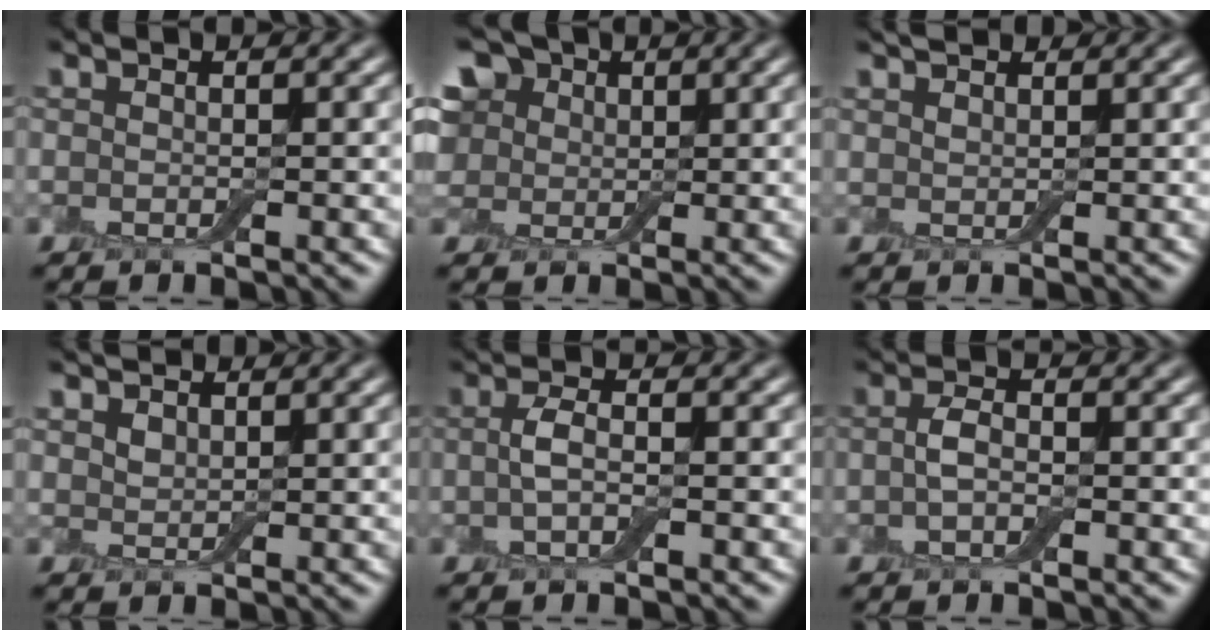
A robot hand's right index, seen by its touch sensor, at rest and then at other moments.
{"total": 10.4, "force": [4.5, 7.6, 5.4], "torque": [-0.109, 0.031, 0.050]}
{"total": 1.8, "force": [1.6, 0.7, 0.5], "torque": [-0.013, 0.008, 0.029]}
{"total": 2.1, "force": [1.6, 1.1, 0.8], "torque": [-0.023, 0.001, 0.032]}
{"total": 2.0, "force": [0.0, 0.6, 1.9], "torque": [-0.041, 0.001, -0.004]}
{"total": 1.9, "force": [-0.1, 0.9, 1.7], "torque": [-0.038, 0.002, -0.007]}